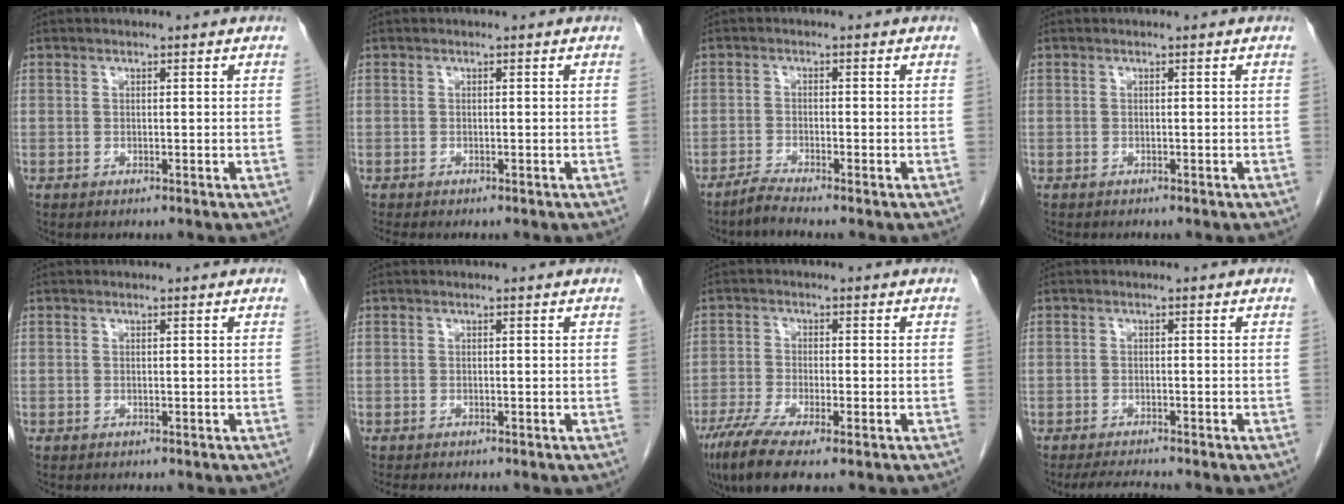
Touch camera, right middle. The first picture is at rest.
{"total": 3.6, "force": [-3.0, 0.9, 1.6], "torque": [-0.021, -0.007, -0.036]}
{"total": 2.3, "force": [-2.1, -0.6, 0.8], "torque": [-0.024, -0.007, -0.045]}
{"total": 2.0, "force": [-1.7, 0.6, 0.8], "torque": [-0.015, -0.004, -0.016]}
{"total": 0.8, "force": [-0.7, 0.3, 0.2], "torque": [-0.010, -0.001, -0.009]}
{"total": 4.1, "force": [-3.5, 1.0, 1.9], "torque": [-0.025, -0.008, -0.042]}
{"total": 9.3, "force": [-6.1, 1.8, 6.8], "torque": [-0.123, -0.020, -0.102]}
{"total": 3.0, "force": [-2.9, -0.4, 0.9], "torque": [-0.023, -0.017, -0.048]}